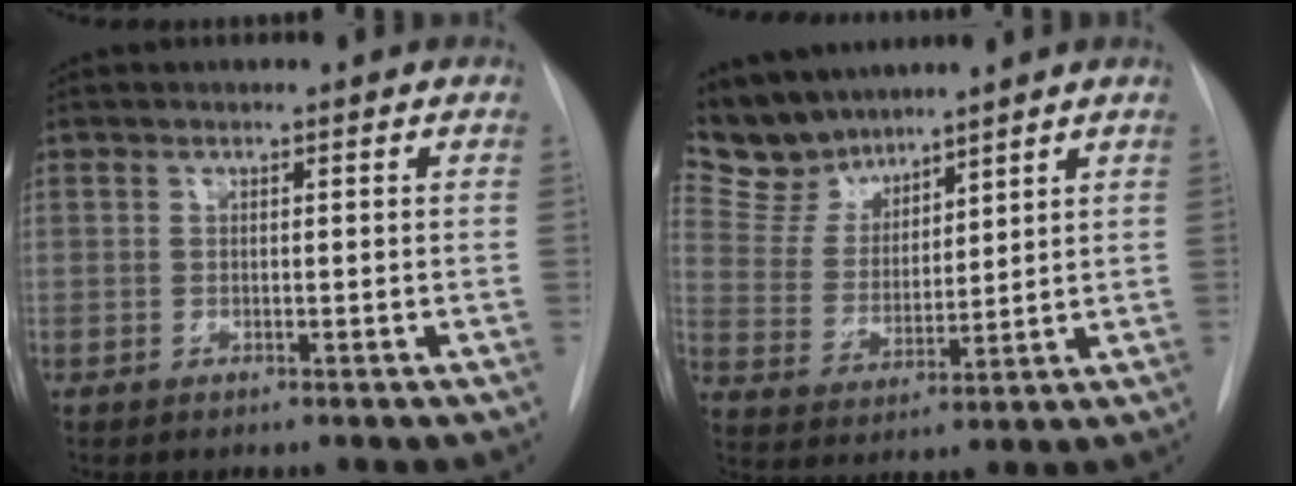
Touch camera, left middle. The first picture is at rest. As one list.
[{"total": 8.2, "force": [7.6, 3.0, 0.7], "torque": [-0.026, 0.011, 0.165]}]